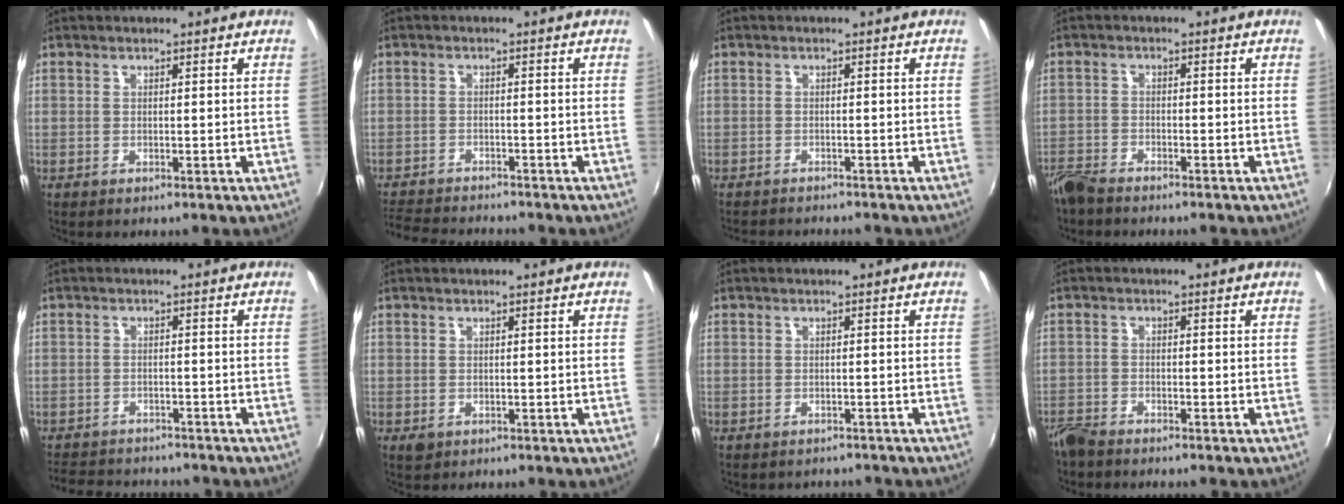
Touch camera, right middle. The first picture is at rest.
{"total": 8.4, "force": [-7.9, 1.7, 2.4], "torque": [-0.074, -0.010, -0.133]}
{"total": 4.3, "force": [-4.1, 0.8, 1.1], "torque": [-0.034, -0.013, -0.063]}
{"total": 5.5, "force": [-5.0, 1.6, 1.7], "torque": [-0.051, -0.016, -0.098]}
{"total": 9.1, "force": [-8.1, 3.4, 2.4], "torque": [-0.070, 0.005, -0.123]}
{"total": 1.4, "force": [-0.6, 1.1, 0.6], "torque": [-0.010, -0.004, -0.009]}
{"total": 2.8, "force": [-2.5, 1.1, 0.5], "torque": [-0.012, -0.012, -0.031]}
{"total": 4.6, "force": [-4.3, 1.2, 1.3], "torque": [-0.040, -0.016, -0.086]}